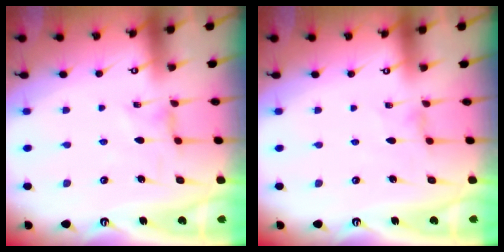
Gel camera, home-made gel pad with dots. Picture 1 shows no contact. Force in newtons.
{"total": 1.5, "press": 1.5, "slide": 0.3}